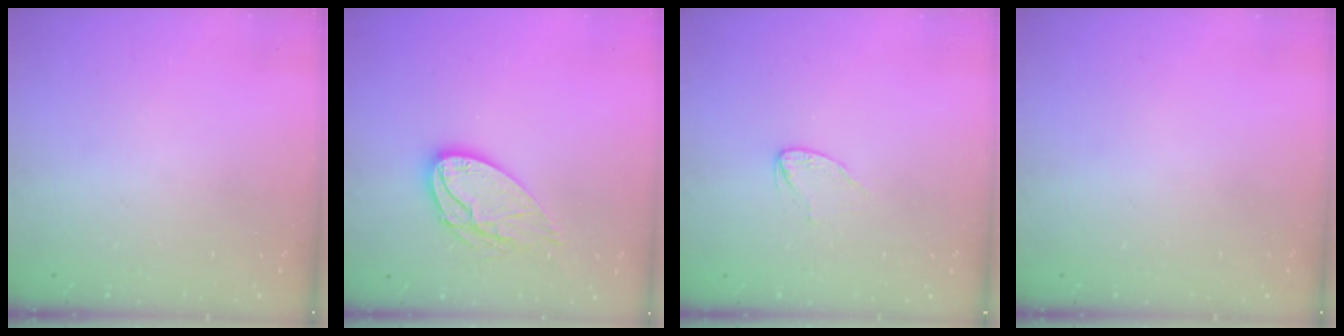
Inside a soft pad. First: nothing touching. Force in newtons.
{"total": 12.9, "press": 12.9, "slide": 1.0}
{"total": 2.9, "press": 2.9, "slide": 0.2}
{"total": 0.0}